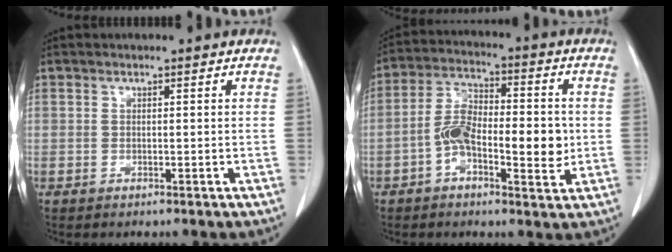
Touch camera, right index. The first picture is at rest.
{"total": 10.7, "force": [-1.7, 4.3, 9.6], "torque": [-0.170, 0.020, -0.030]}